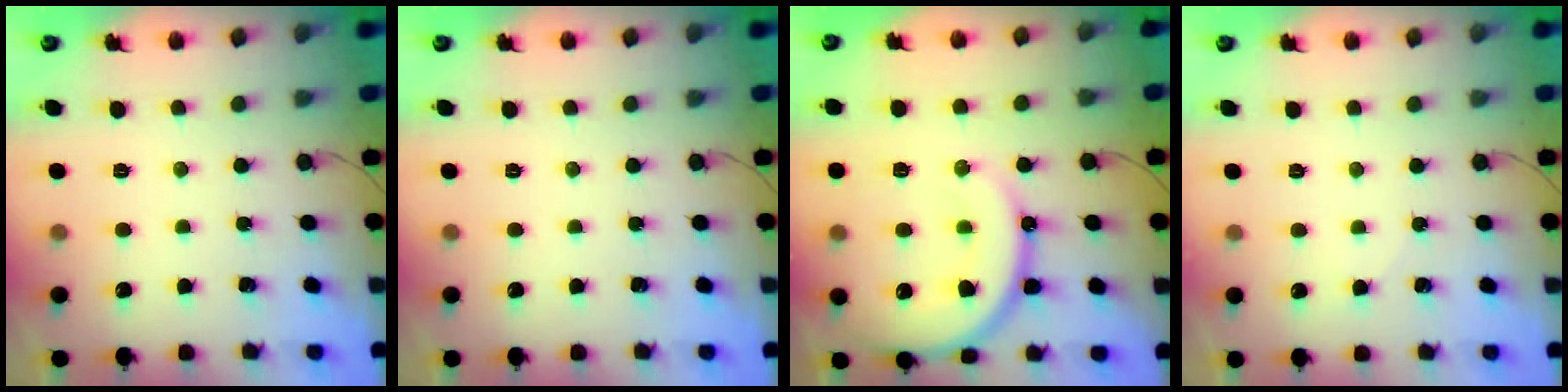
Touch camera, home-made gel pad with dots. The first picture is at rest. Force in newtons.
{"total": 0.0}
{"total": 17.2, "press": 17.1, "slide": 1.6}
{"total": 3.5, "press": 3.1, "slide": 1.6}